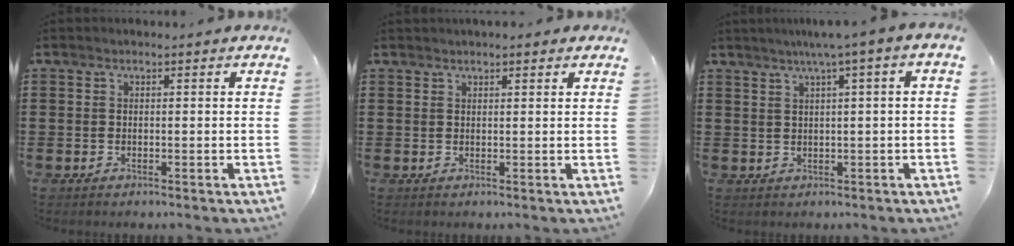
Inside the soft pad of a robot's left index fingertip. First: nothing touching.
{"total": 1.3, "force": [1.2, 0.2, 0.6], "torque": [-0.012, 0.002, 0.023]}
{"total": 2.9, "force": [0.7, -0.4, 2.8], "torque": [-0.052, -0.003, 0.008]}